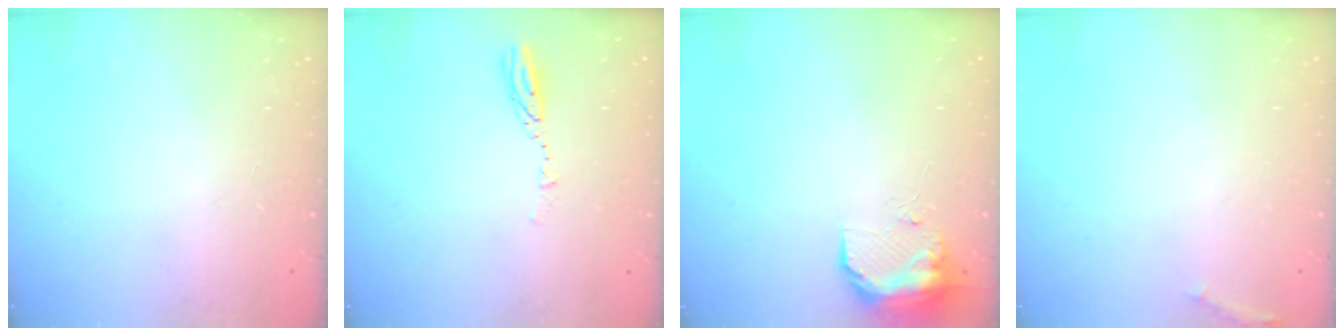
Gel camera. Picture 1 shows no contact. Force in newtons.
{"total": 3.6, "press": 3.5, "slide": 0.5}
{"total": 17.0, "press": 11.4, "slide": 12.7}
{"total": 5.1, "press": 4.8, "slide": 1.8}